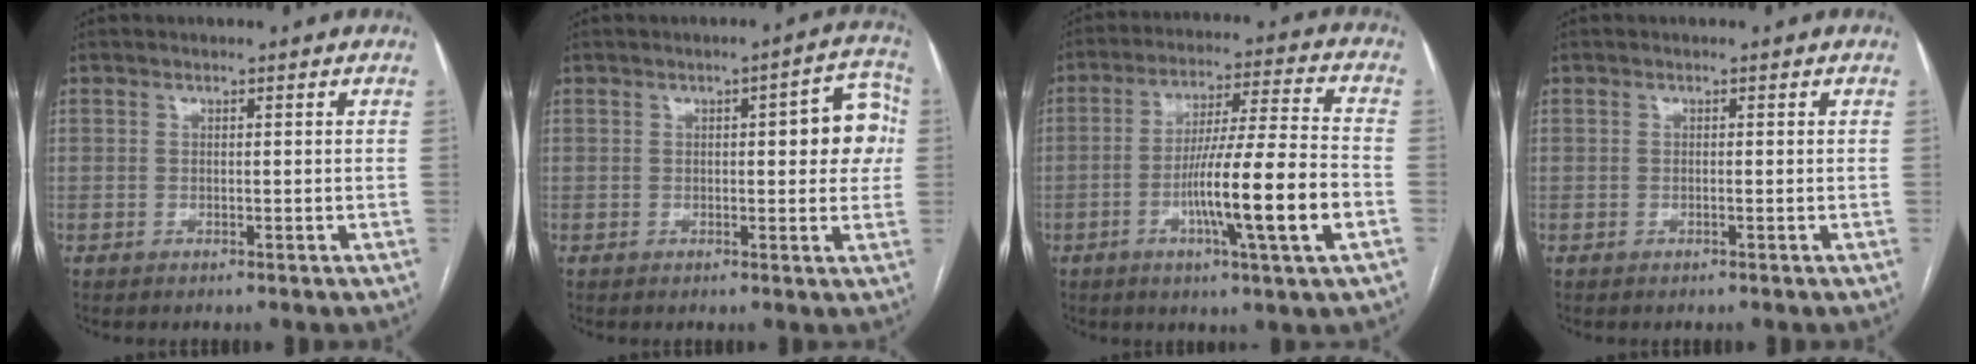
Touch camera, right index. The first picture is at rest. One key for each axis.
{"total": 8.0, "fx": 1.1, "fy": 2.4, "fz": 7.5, "tx": -0.079, "ty": 0.023, "tz": 0.008}
{"total": 15.0, "fx": -4.5, "fy": -0.5, "fz": 14.3, "tx": -0.247, "ty": -0.004, "tz": -0.078}
{"total": 0.0}